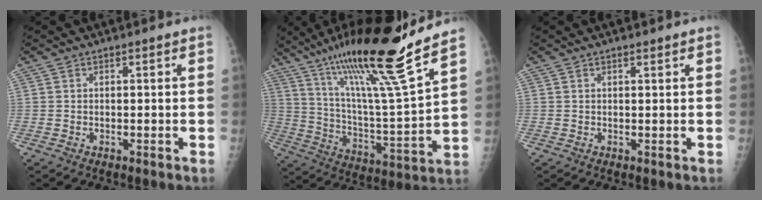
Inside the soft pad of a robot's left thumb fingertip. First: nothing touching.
{"total": 23.7, "force": [16.6, 1.5, 16.9], "torque": [-0.268, -0.067, 0.290]}
{"total": 0.9, "force": [0.6, 0.3, 0.6], "torque": [-0.011, -0.002, 0.010]}